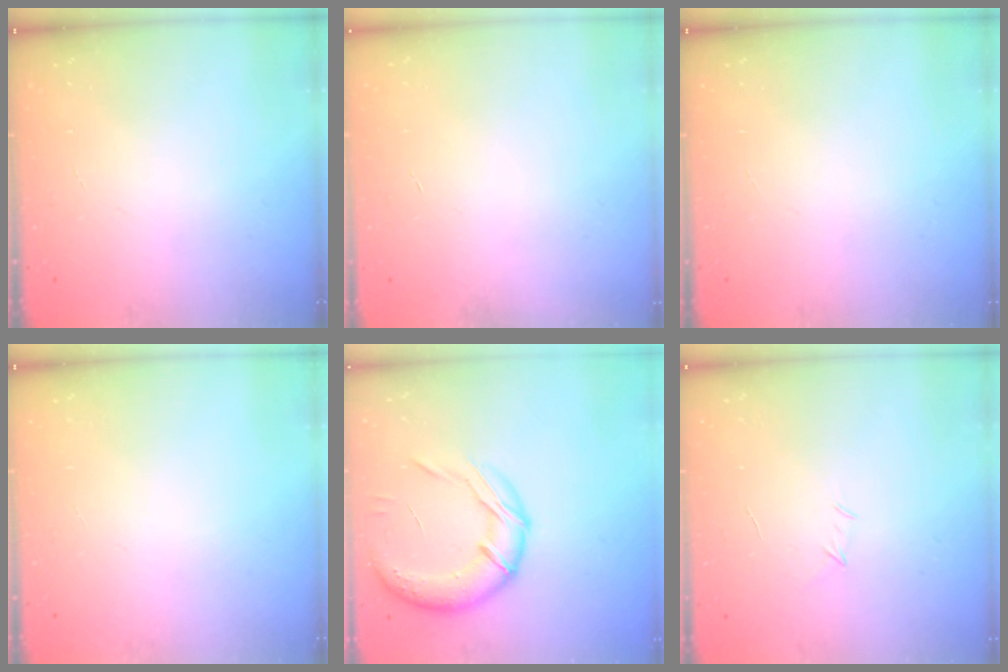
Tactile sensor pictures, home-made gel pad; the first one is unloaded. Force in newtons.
{"total": 0.0}
{"total": 0.0}
{"total": 0.0}
{"total": 17.2, "press": 16.9, "slide": 3.1}
{"total": 3.2, "press": 3.1, "slide": 0.8}